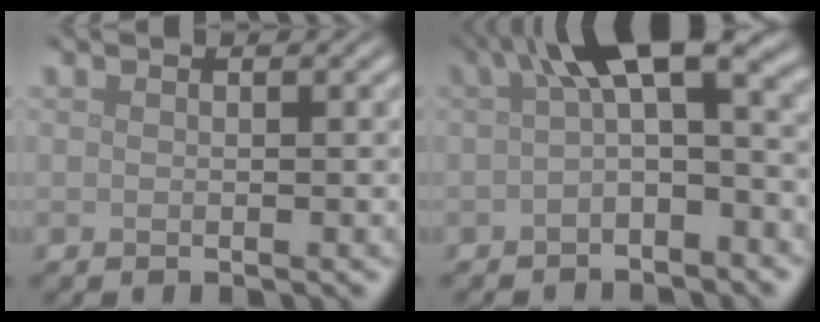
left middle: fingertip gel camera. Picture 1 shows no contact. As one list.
[{"total": 7.6, "force": [1.0, 2.8, 7.0], "torque": [-0.099, 0.020, 0.001]}]